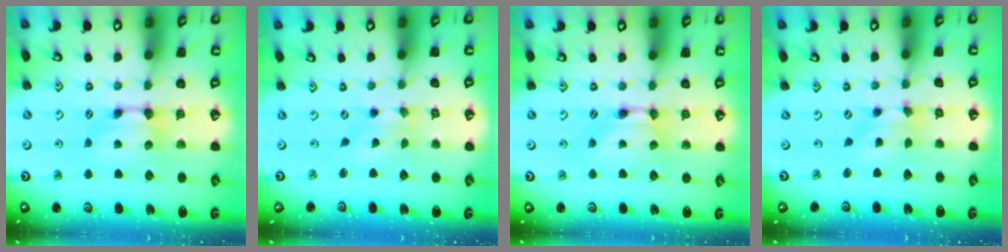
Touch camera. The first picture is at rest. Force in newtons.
{"total": 1.7, "press": 1.3, "slide": 1.0}
{"total": 1.6, "press": 1.6, "slide": 0.2}
{"total": 2.5, "press": 2.1, "slide": 1.5}